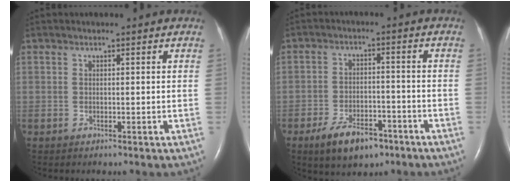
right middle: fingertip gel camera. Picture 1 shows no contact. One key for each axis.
{"total": 7.9, "fx": -5.1, "fy": 3.7, "fz": 4.8, "tx": -0.087, "ty": -0.002, "tz": -0.081}